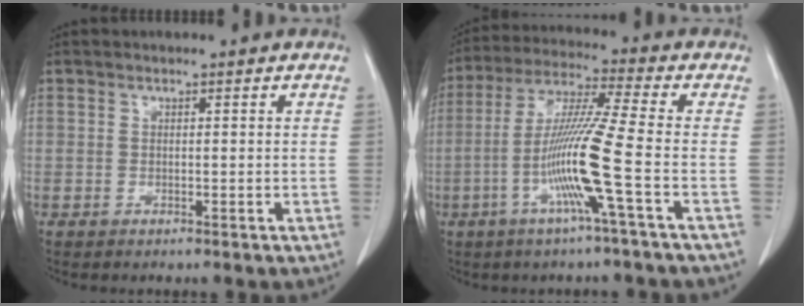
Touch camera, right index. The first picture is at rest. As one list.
[{"total": 12.0, "force": [-3.5, -1.9, 11.3], "torque": [-0.220, -0.005, -0.073]}]